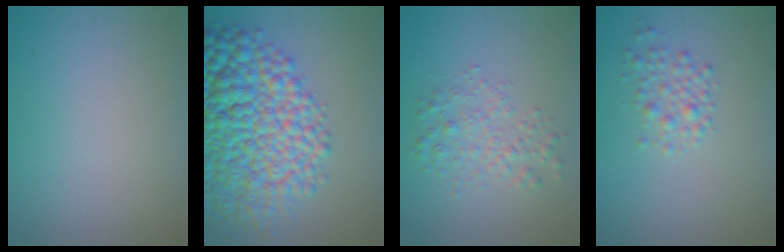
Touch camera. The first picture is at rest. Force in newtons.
{"total": 13.0, "press": 13.0, "slide": 0.4}
{"total": 2.5, "press": 2.5, "slide": 0.1}
{"total": 2.0, "press": 2.0, "slide": 0.0}